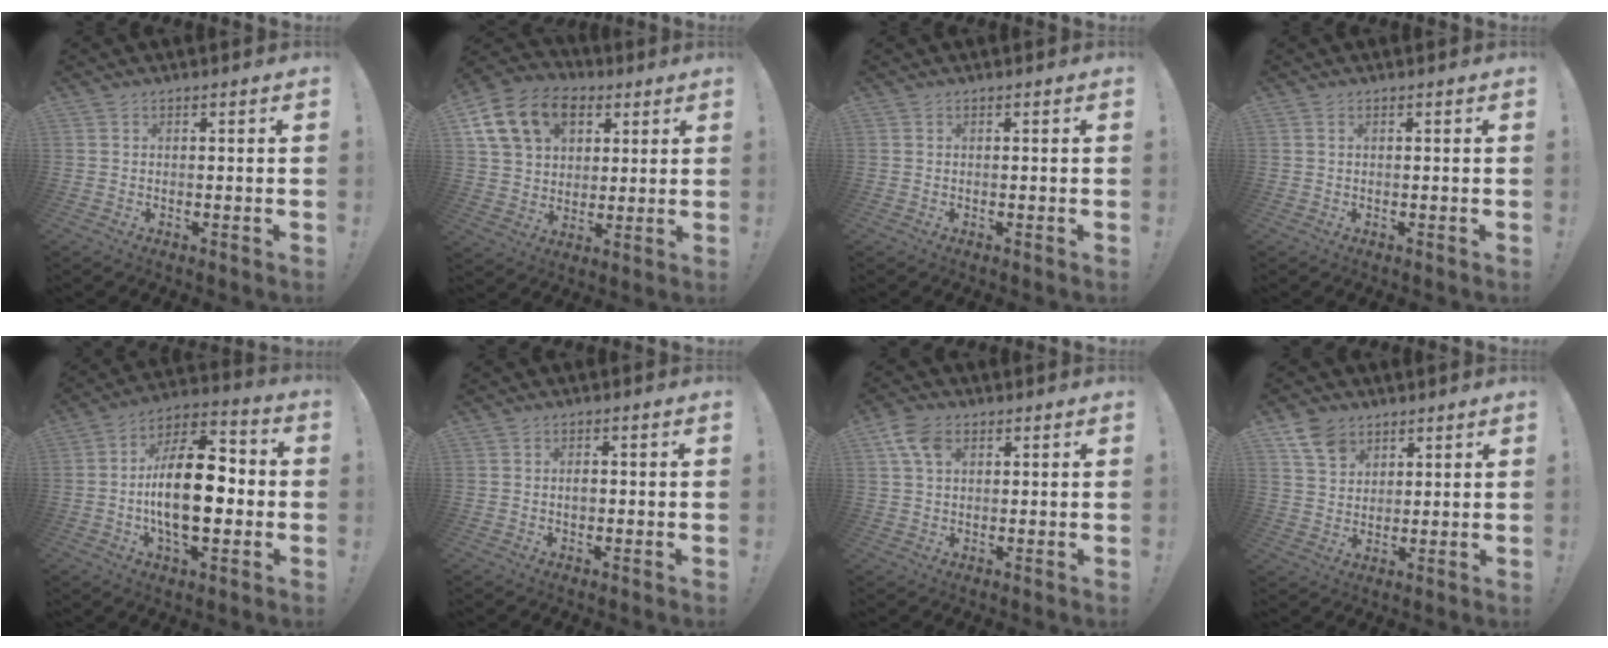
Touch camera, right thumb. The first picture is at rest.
{"total": 17.4, "force": [7.3, 12.6, 9.6], "torque": [-0.151, -0.021, 0.141]}
{"total": 0.0}
{"total": 0.0}
{"total": 20.4, "force": [-2.6, 9.8, 17.7], "torque": [-0.310, 0.006, -0.050]}
{"total": 1.4, "force": [-0.3, 1.1, 0.9], "torque": [-0.002, -0.002, -0.010]}
{"total": 7.5, "force": [2.9, 4.9, 4.8], "torque": [-0.101, 0.005, 0.059]}
{"total": 8.1, "force": [5.3, 5.5, 2.7], "torque": [-0.043, -0.028, 0.104]}